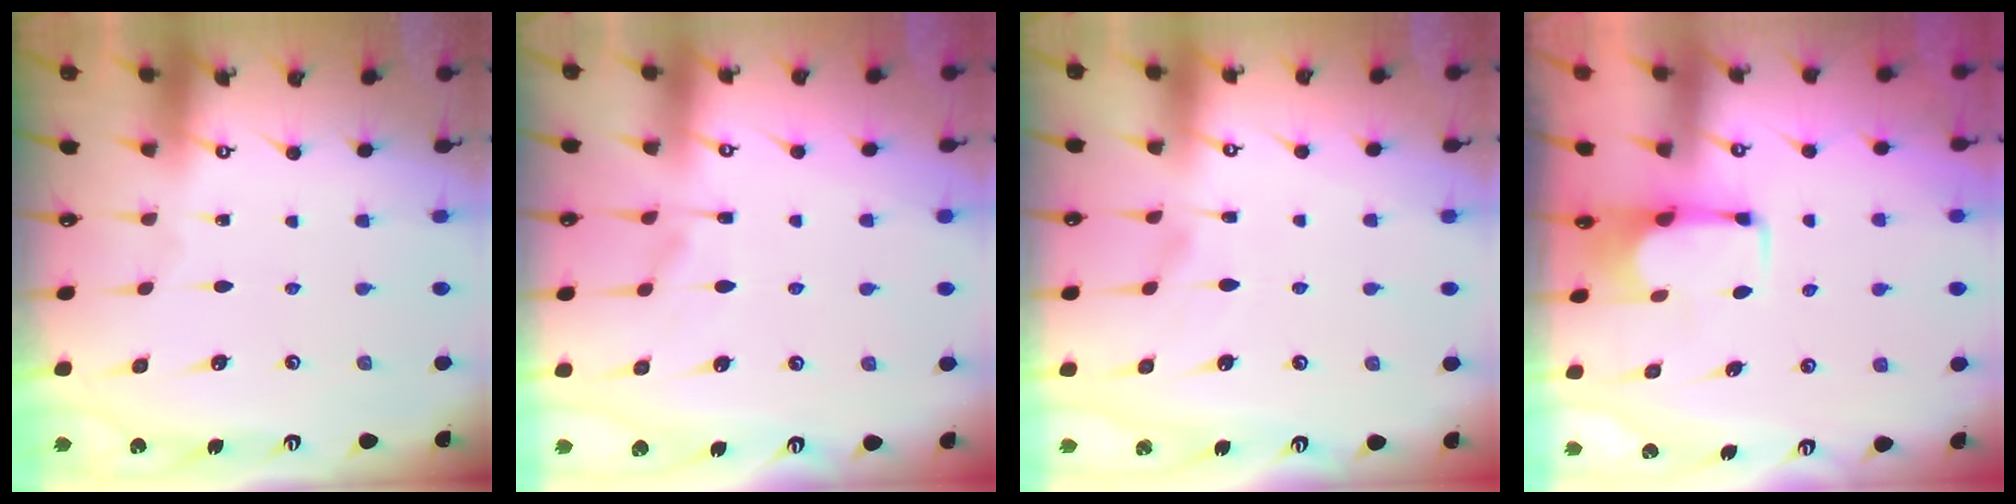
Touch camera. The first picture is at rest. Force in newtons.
{"total": 1.3, "press": 0.6, "slide": 1.1}
{"total": 1.2, "press": 0.7, "slide": 0.9}
{"total": 1.9, "press": 1.7, "slide": 0.7}